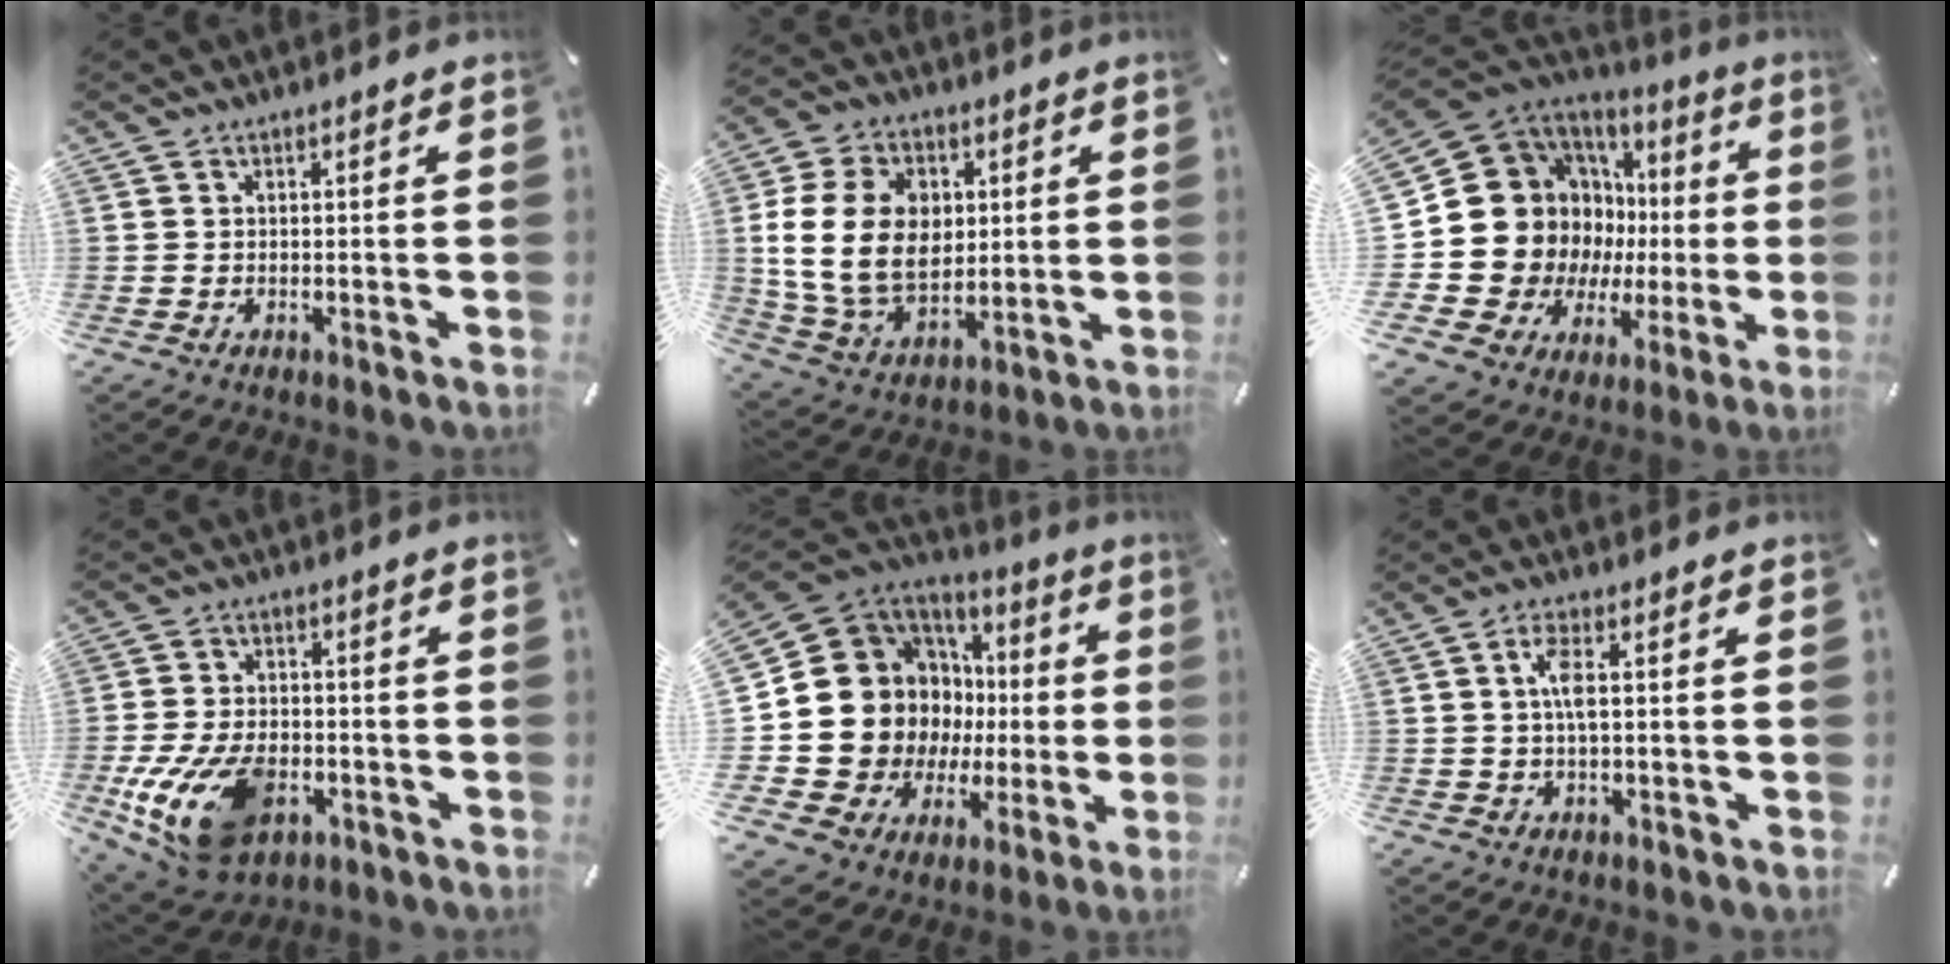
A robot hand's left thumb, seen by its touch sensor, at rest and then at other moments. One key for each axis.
{"total": 17.6, "fx": 1.8, "fy": 13.5, "fz": 11.1, "tx": -0.231, "ty": 0.006, "tz": 0.034}
{"total": 22.8, "fx": 2.1, "fy": 18.3, "fz": 13.5, "tx": -0.255, "ty": -0.046, "tz": 0.078}
{"total": 16.7, "fx": -5.6, "fy": 10.6, "fz": 11.6, "tx": -0.223, "ty": 0.020, "tz": -0.091}
{"total": 19.3, "fx": 2.0, "fy": 16.4, "fz": 10.1, "tx": -0.210, "ty": -0.042, "tz": 0.069}
{"total": 4.8, "fx": 0.5, "fy": 1.5, "fz": 4.5, "tx": -0.096, "ty": 0.002, "tz": 0.005}